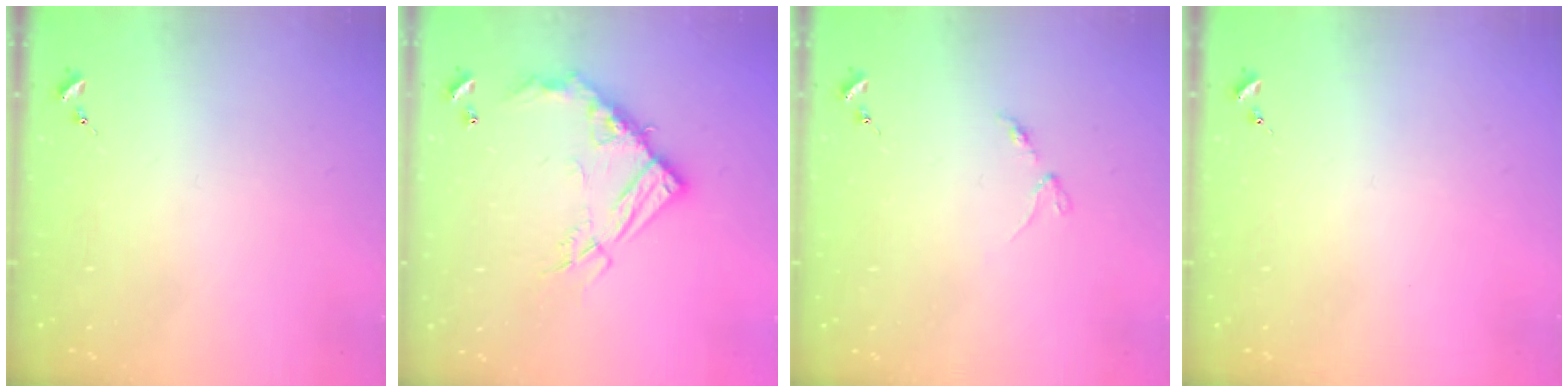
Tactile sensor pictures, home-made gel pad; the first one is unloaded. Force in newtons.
{"total": 16.2, "press": 16.2, "slide": 1.4}
{"total": 2.9, "press": 2.8, "slide": 0.4}
{"total": 0.0}